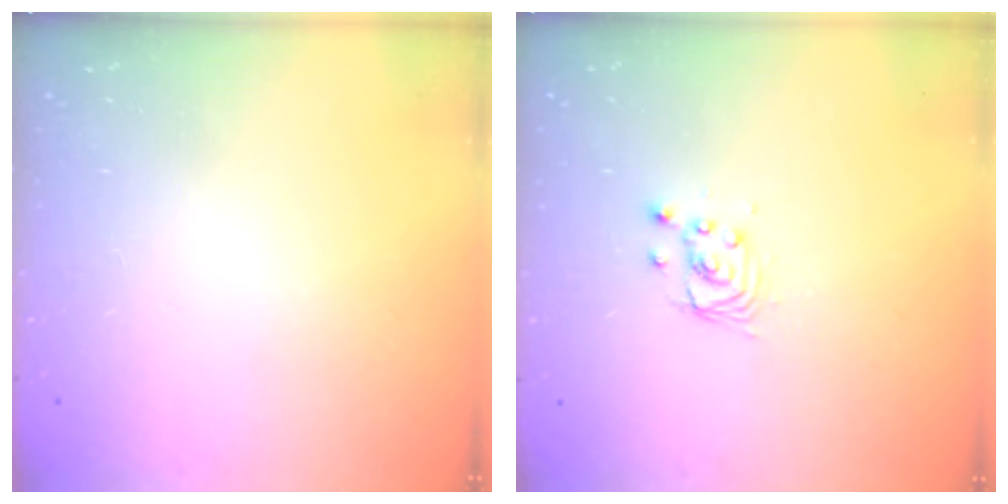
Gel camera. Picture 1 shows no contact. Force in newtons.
{"total": 2.9, "press": 2.9, "slide": 0.1}